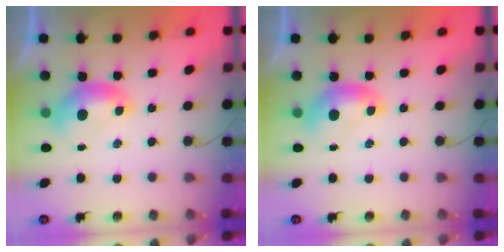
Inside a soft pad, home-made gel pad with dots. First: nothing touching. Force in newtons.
{"total": 0.0}